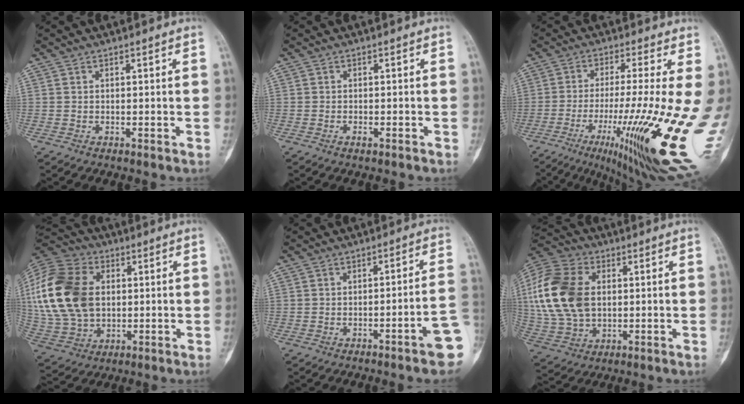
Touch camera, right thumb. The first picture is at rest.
{"total": 0.8, "force": [-0.5, 0.4, 0.5], "torque": [-0.010, 0.003, -0.010]}
{"total": 21.8, "force": [-4.7, 3.3, 21.0], "torque": [-0.265, -0.013, -0.053]}
{"total": 23.7, "force": [3.0, 16.6, 16.7], "torque": [-0.353, 0.004, 0.060]}
{"total": 7.7, "force": [-3.1, 0.6, 7.0], "torque": [-0.083, 0.029, -0.040]}
{"total": 20.3, "force": [2.6, 13.8, 14.6], "torque": [-0.305, 0.005, 0.051]}